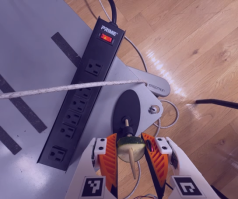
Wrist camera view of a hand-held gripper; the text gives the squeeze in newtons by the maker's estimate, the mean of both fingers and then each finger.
{"total": 8.5, "left": 7.5, "right": 9.5}